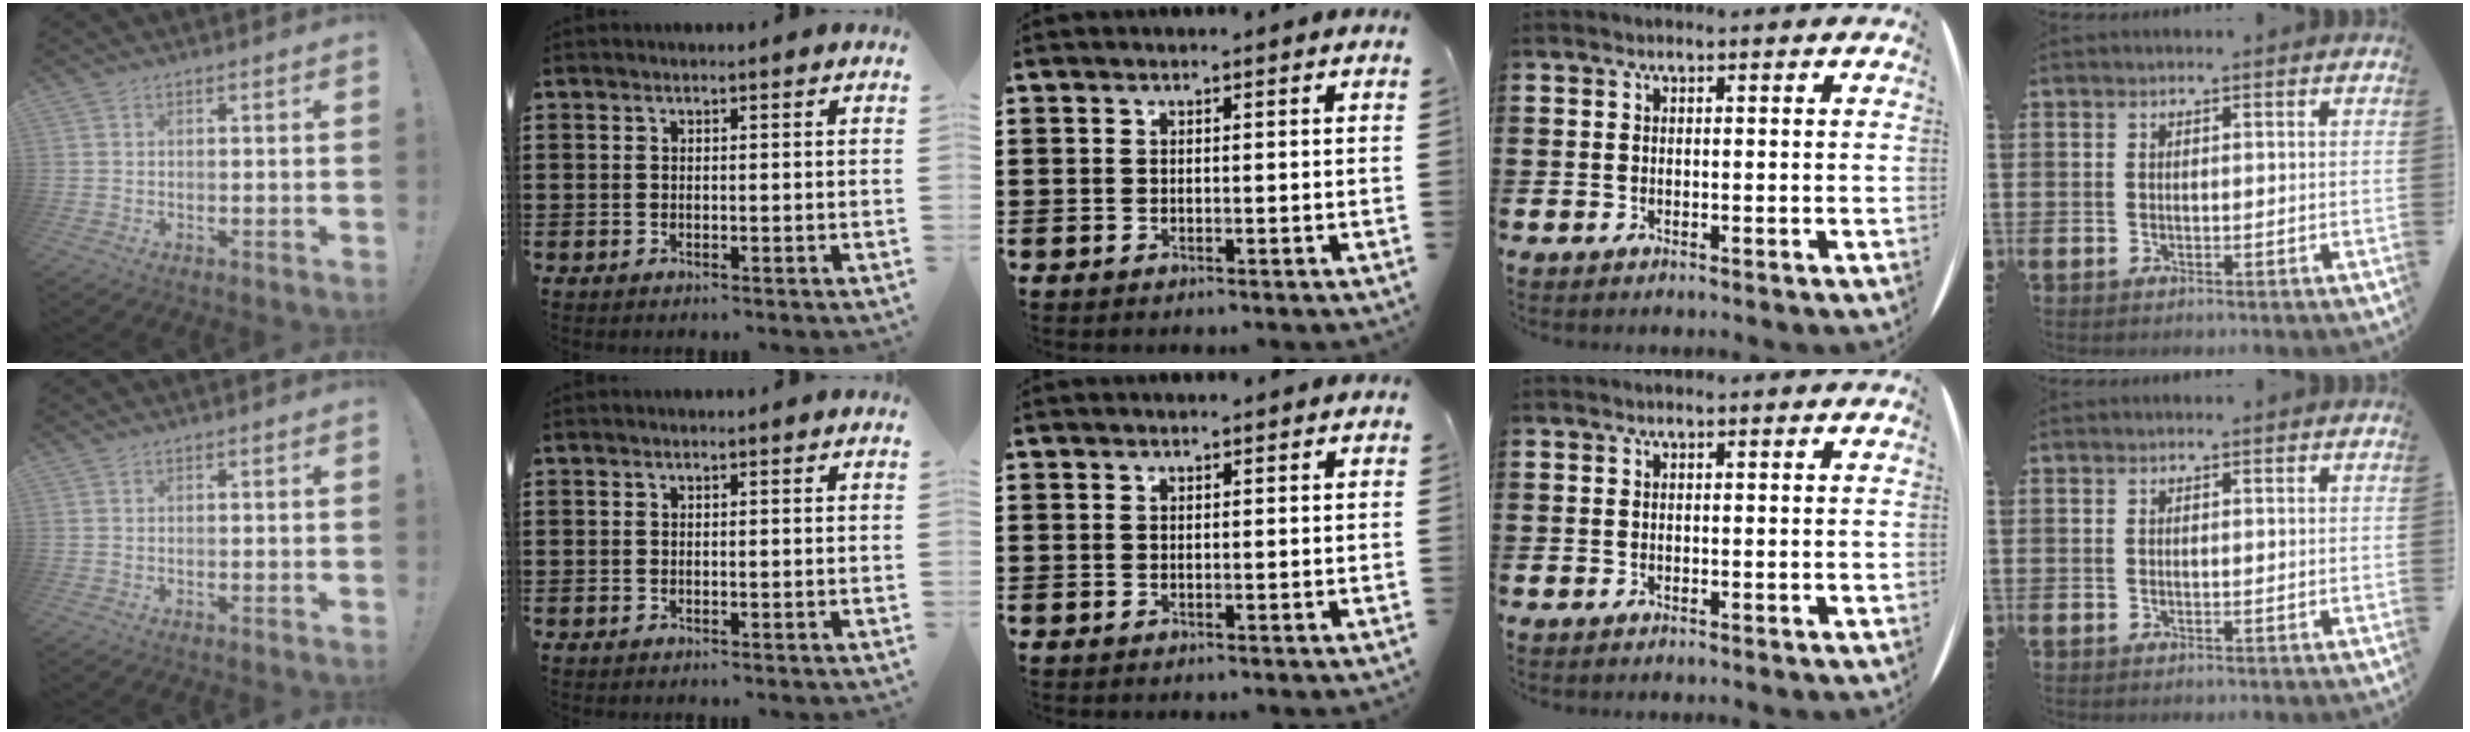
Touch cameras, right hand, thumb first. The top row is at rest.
{}